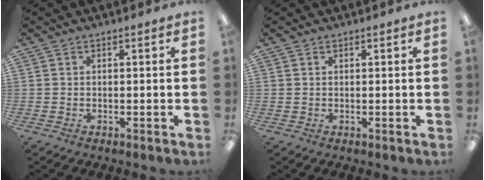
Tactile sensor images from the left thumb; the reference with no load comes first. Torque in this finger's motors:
{"motor_torque": [-0.11, -0.04, -0.22, 0.06, 0.00]}